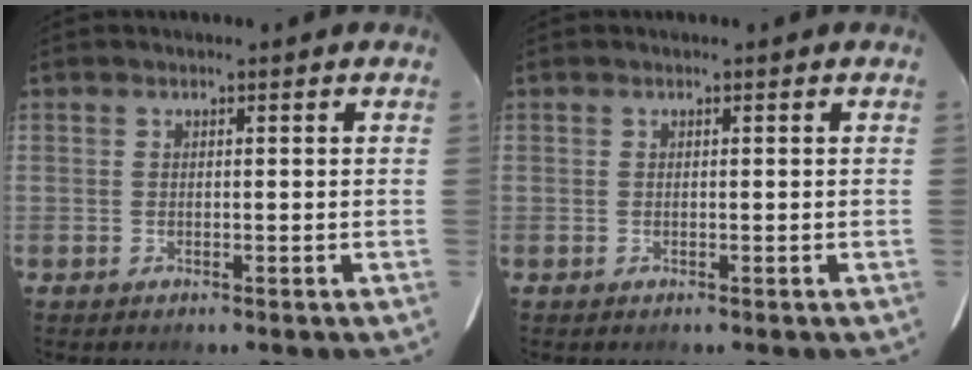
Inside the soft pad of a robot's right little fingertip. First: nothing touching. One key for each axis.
{"total": 0.0}